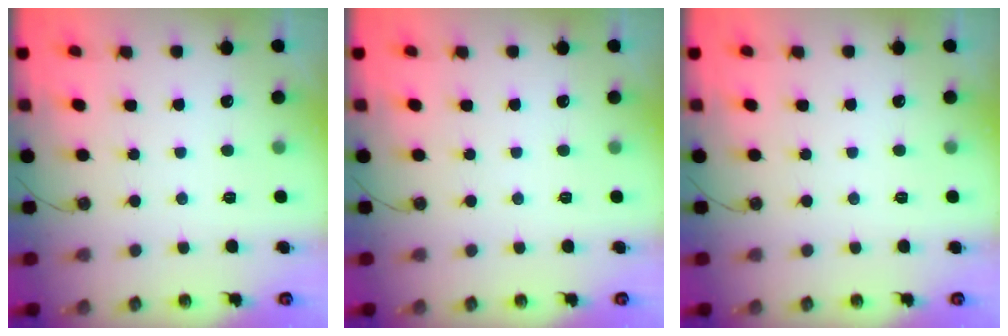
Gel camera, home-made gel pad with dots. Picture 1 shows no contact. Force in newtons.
{"total": 0.0}
{"total": 0.0}